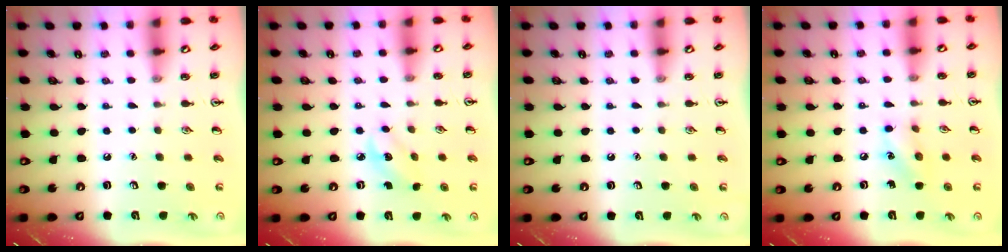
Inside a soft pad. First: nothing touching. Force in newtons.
{"total": 2.8, "press": 2.7, "slide": 0.9}
{"total": 0.0}
{"total": 7.6, "press": 7.5, "slide": 1.2}